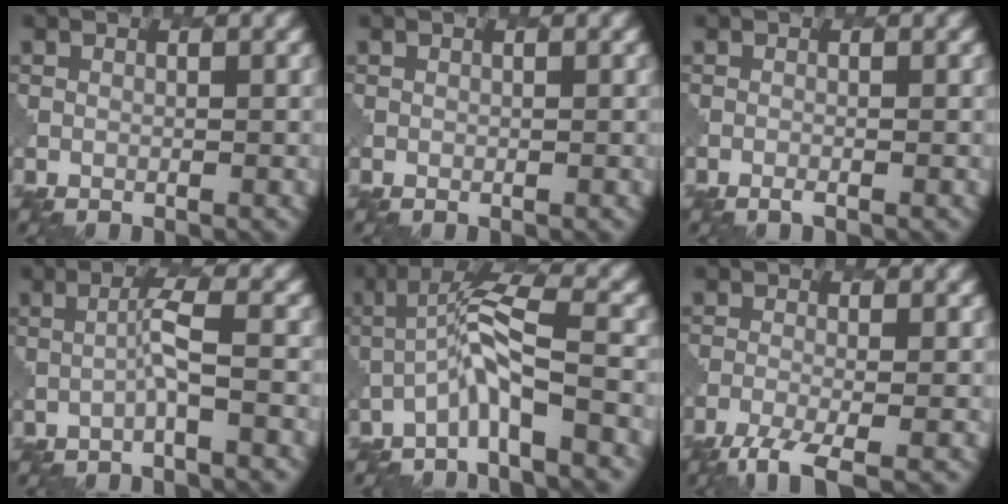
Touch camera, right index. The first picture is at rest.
{"total": 0.0}
{"total": 0.6, "force": [-0.4, 0.1, 0.5], "torque": [-0.004, 0.000, -0.010]}
{"total": 2.0, "force": [-0.4, -0.1, 1.9], "torque": [-0.041, 0.007, -0.013]}
{"total": 4.0, "force": [-2.0, 0.3, 3.4], "torque": [-0.066, 0.015, -0.046]}
{"total": 3.8, "force": [-2.5, 0.8, 2.7], "torque": [-0.049, -0.009, -0.057]}